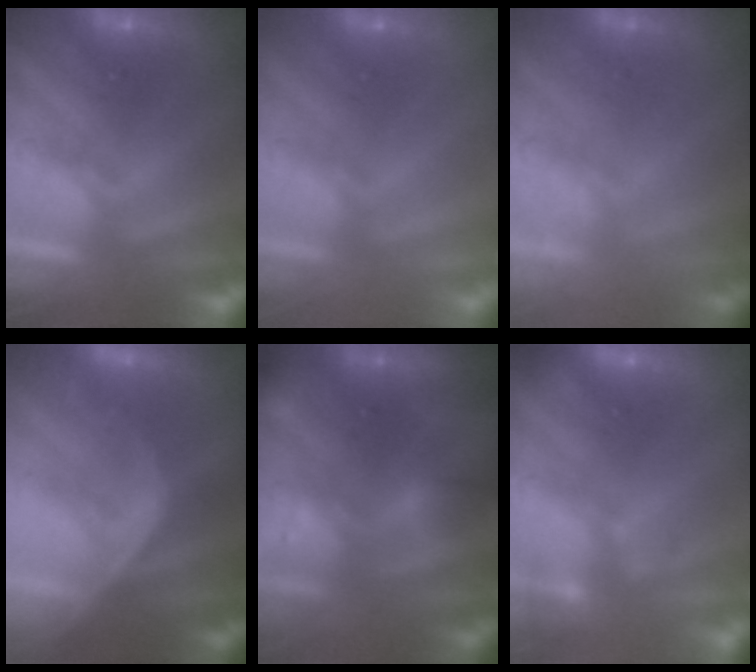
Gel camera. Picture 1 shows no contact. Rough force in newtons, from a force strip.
{"total": 3.1}
{"total": 1.6}
{"total": 1.1}
{"total": 8.8}
{"total": 2.4}